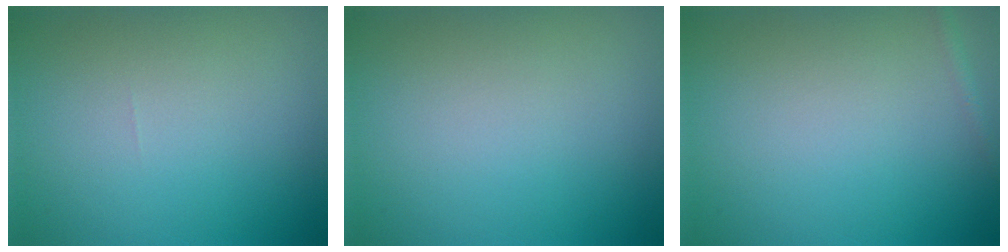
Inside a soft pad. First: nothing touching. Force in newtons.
{"total": 0.0}
{"total": 0.7, "press": 0.7, "slide": 0.0}